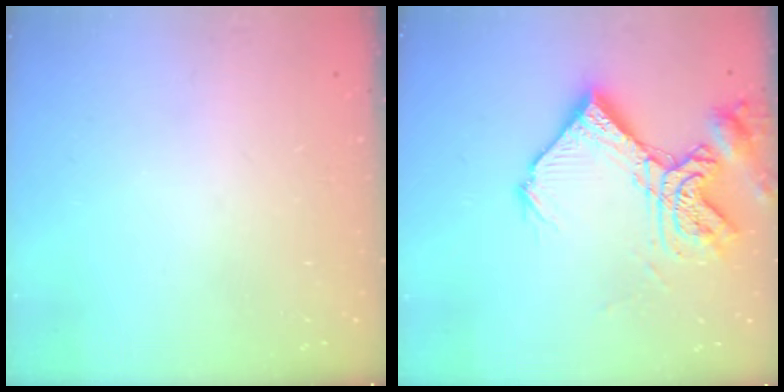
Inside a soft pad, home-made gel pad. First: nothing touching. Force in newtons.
{"total": 17.3, "press": 17.2, "slide": 2.0}